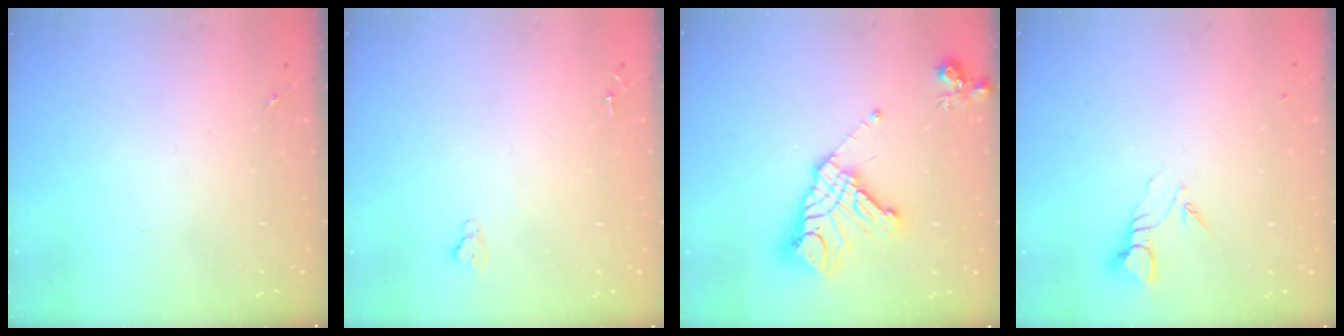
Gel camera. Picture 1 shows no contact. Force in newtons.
{"total": 2.6, "press": 2.5, "slide": 0.3}
{"total": 18.0, "press": 17.9, "slide": 1.9}
{"total": 3.7, "press": 3.7, "slide": 0.2}